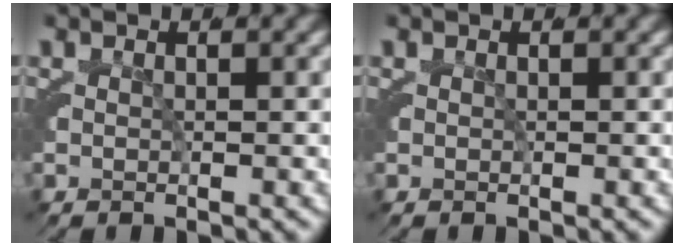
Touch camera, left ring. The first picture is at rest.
{"total": 0.0}